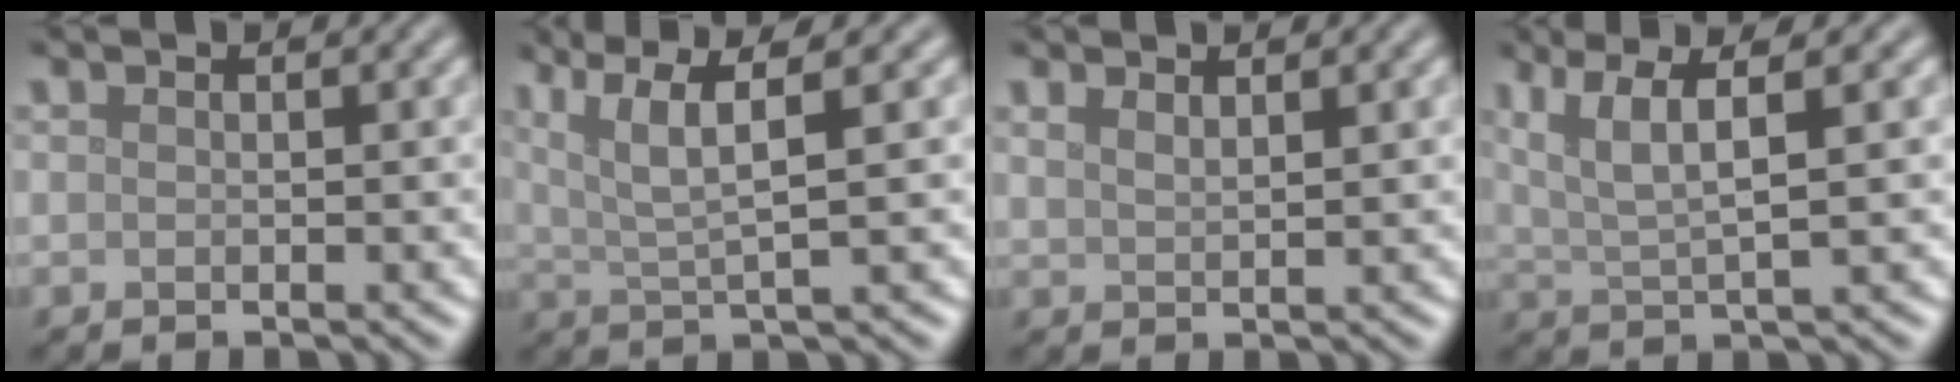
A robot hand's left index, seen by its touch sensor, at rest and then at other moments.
{"total": 5.2, "force": [2.5, 0.9, 4.4], "torque": [-0.083, 0.009, 0.052]}
{"total": 1.4, "force": [1.2, 0.4, 0.7], "torque": [-0.016, 0.000, 0.024]}
{"total": 5.0, "force": [2.3, 1.0, 4.3], "torque": [-0.082, 0.007, 0.047]}